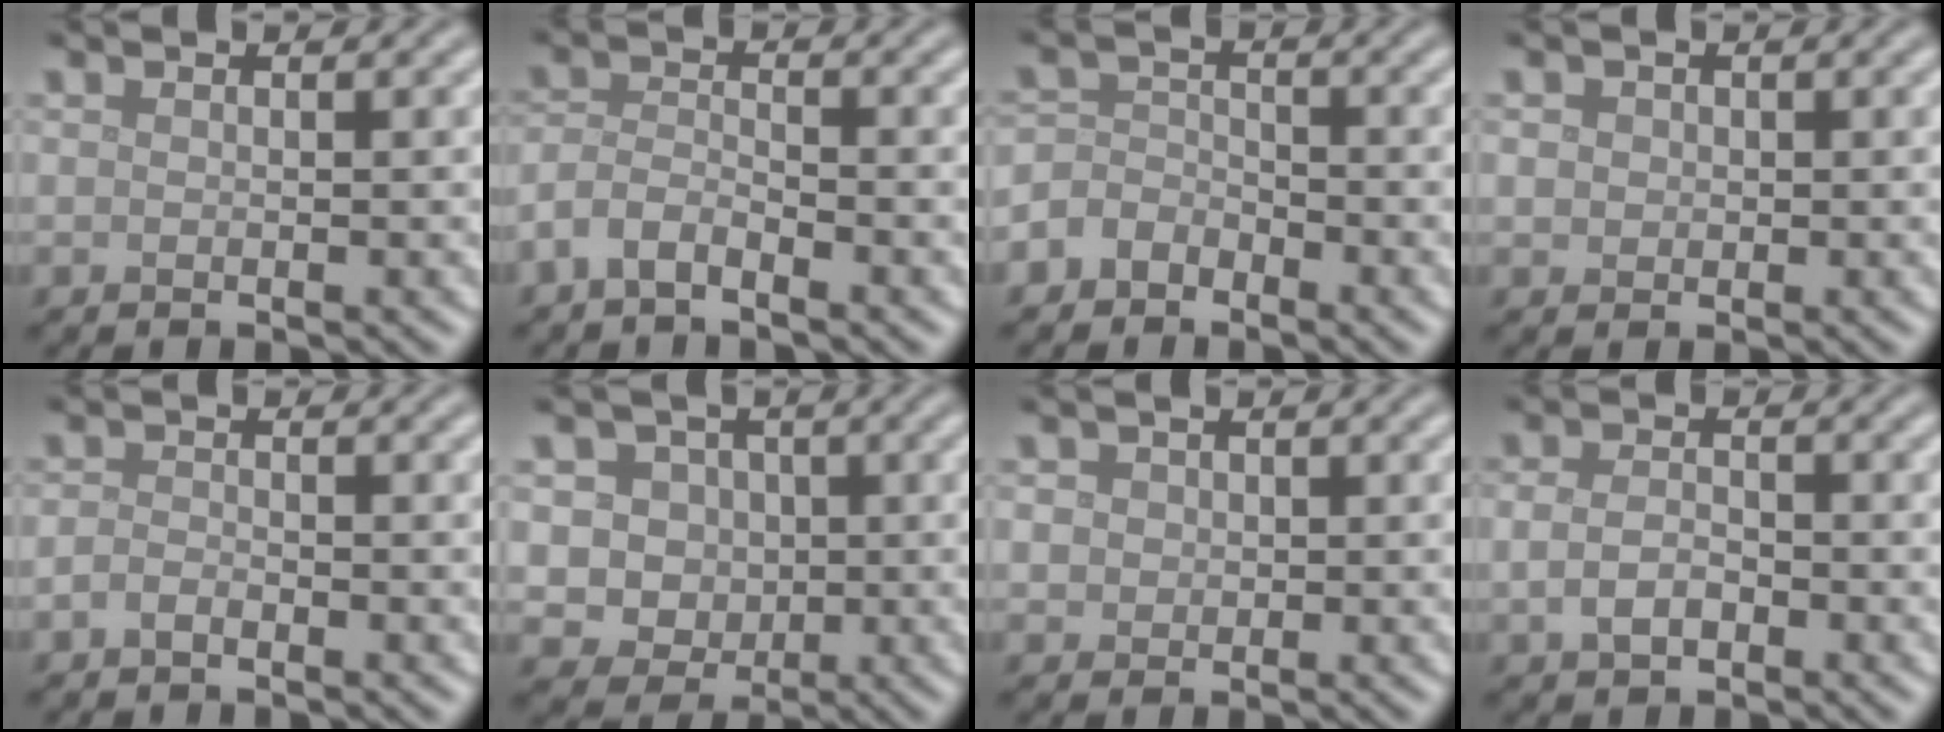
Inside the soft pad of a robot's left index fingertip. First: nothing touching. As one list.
[{"total": 2.6, "force": [-1.9, 0.9, 1.5], "torque": [-0.034, 0.006, -0.047]}, {"total": 2.7, "force": [-1.8, 1.9, 0.8], "torque": [-0.003, 0.006, -0.051]}, {"total": 1.2, "force": [0.3, 1.1, 0.4], "torque": [-0.002, 0.002, 0.004]}, {"total": 1.1, "force": [-0.7, 0.6, 0.6], "torque": [-0.013, 0.002, -0.018]}, {"total": 4.9, "force": [0.6, 4.4, 1.9], "torque": [-0.023, 0.009, -0.003]}, {"total": 2.2, "force": [0.8, 1.8, 0.9], "torque": [-0.017, 0.006, 0.016]}, {"total": 2.2, "force": [-0.6, 1.5, 1.5], "torque": [-0.035, -0.002, -0.015]}]